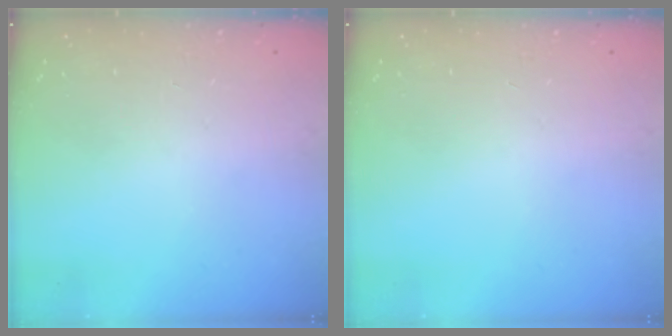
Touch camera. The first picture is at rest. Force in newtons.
{"total": 0.0}